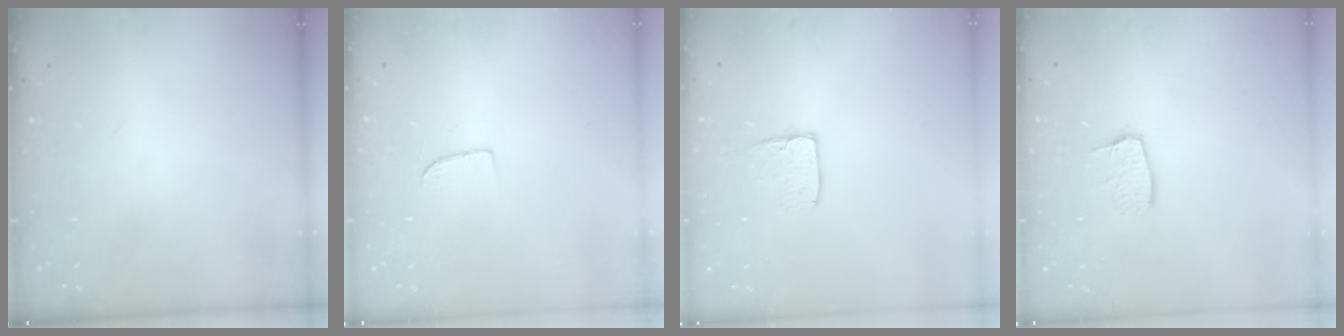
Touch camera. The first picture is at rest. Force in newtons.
{"total": 4.6, "press": 4.6, "slide": 0.4}
{"total": 6.3, "press": 6.2, "slide": 0.5}
{"total": 6.8, "press": 6.8, "slide": 0.5}